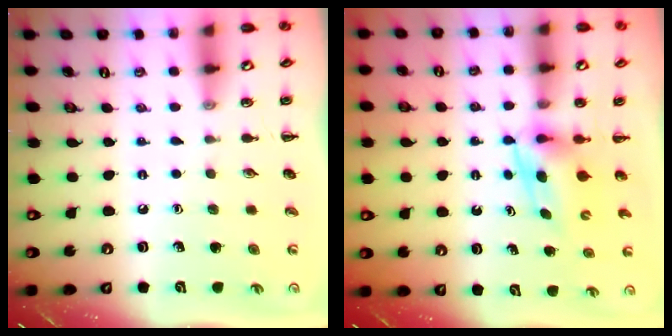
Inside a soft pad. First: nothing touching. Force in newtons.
{"total": 5.4, "press": 5.4, "slide": 0.5}